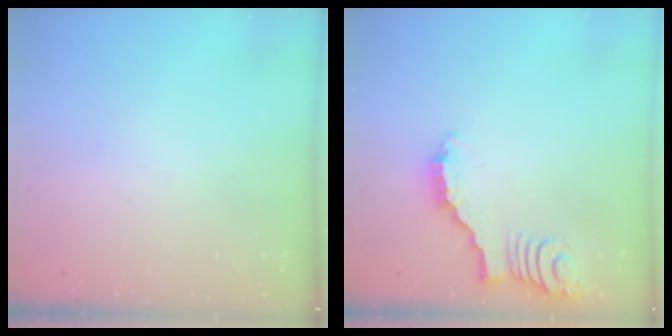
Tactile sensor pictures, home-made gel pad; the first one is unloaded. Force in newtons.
{"total": 2.9, "press": 2.9, "slide": 0.4}